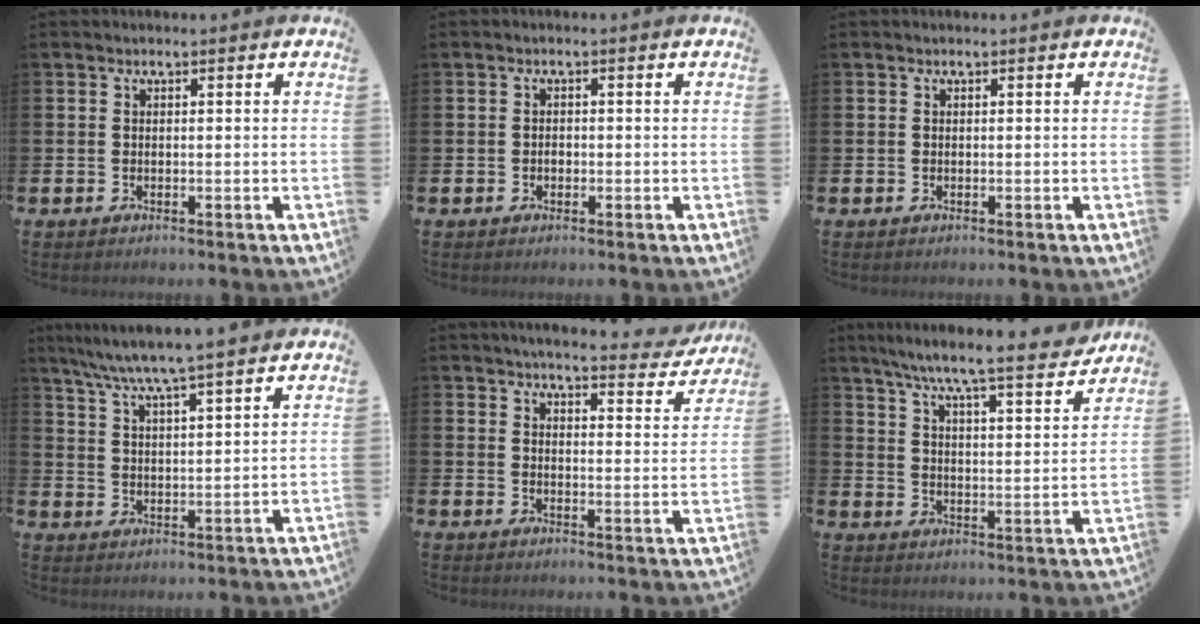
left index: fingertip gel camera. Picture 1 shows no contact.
{"total": 0.9, "force": [-0.3, 0.7, 0.5], "torque": [-0.007, 0.002, -0.008]}
{"total": 0.0}
{"total": 6.9, "force": [6.5, -0.5, 2.5], "torque": [-0.075, -0.028, 0.114]}
{"total": 4.4, "force": [4.3, 0.4, 1.1], "torque": [-0.029, -0.032, 0.070]}
{"total": 8.4, "force": [7.7, 0.0, 3.4], "torque": [-0.091, -0.053, 0.131]}